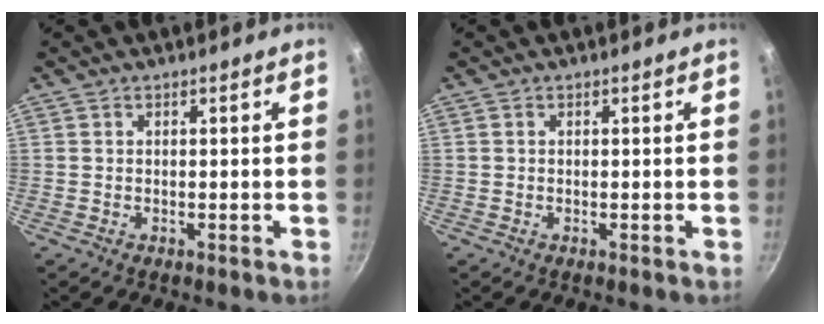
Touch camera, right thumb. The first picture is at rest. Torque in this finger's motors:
{"motor_torque": [0.17, 0.05, 0.00, 0.42, 0.03]}